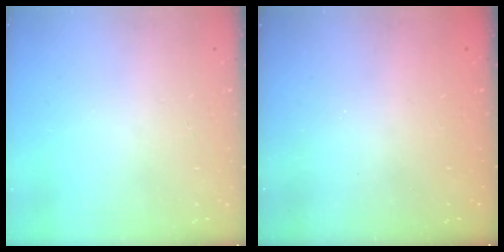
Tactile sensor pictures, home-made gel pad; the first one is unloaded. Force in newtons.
{"total": 2.5, "press": 2.4, "slide": 0.8}